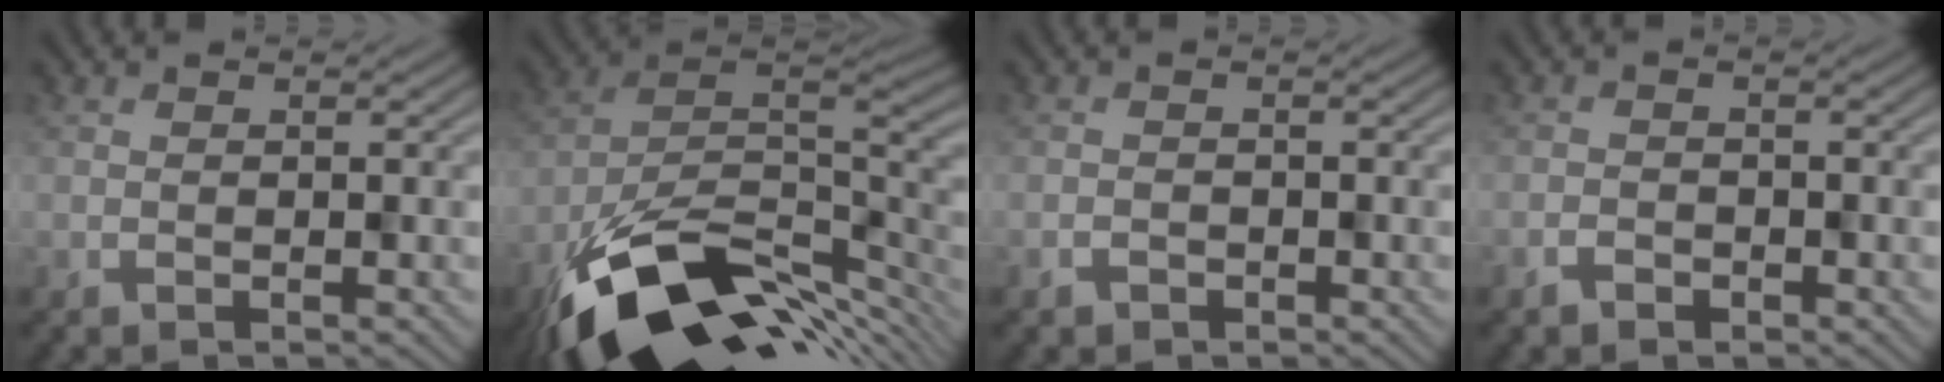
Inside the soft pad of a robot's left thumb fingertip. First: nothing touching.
{"total": 14.7, "force": [-8.3, 6.8, 10.1], "torque": [-0.196, -0.039, -0.133]}
{"total": 1.0, "force": [-0.7, 0.4, -0.6], "torque": [0.006, -0.008, -0.008]}
{"total": 1.3, "force": [-1.1, 0.7, -0.3], "torque": [0.002, -0.006, -0.017]}